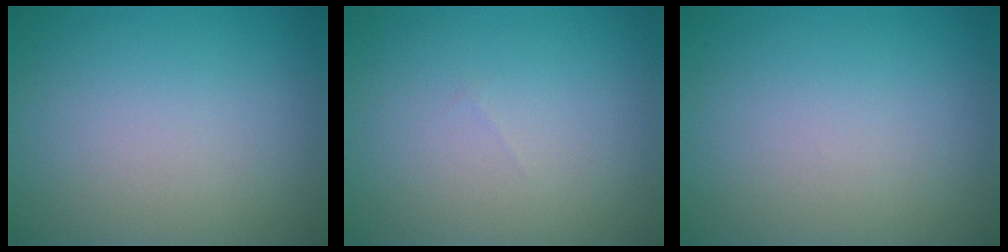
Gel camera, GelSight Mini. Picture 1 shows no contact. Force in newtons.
{"total": 0.0}
{"total": 0.0}